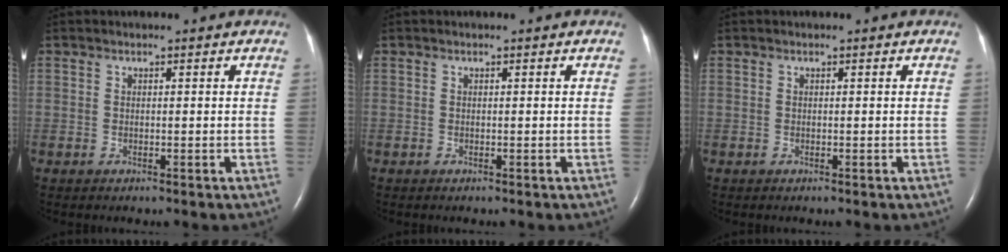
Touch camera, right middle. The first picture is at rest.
{"total": 0.0}
{"total": 0.0}